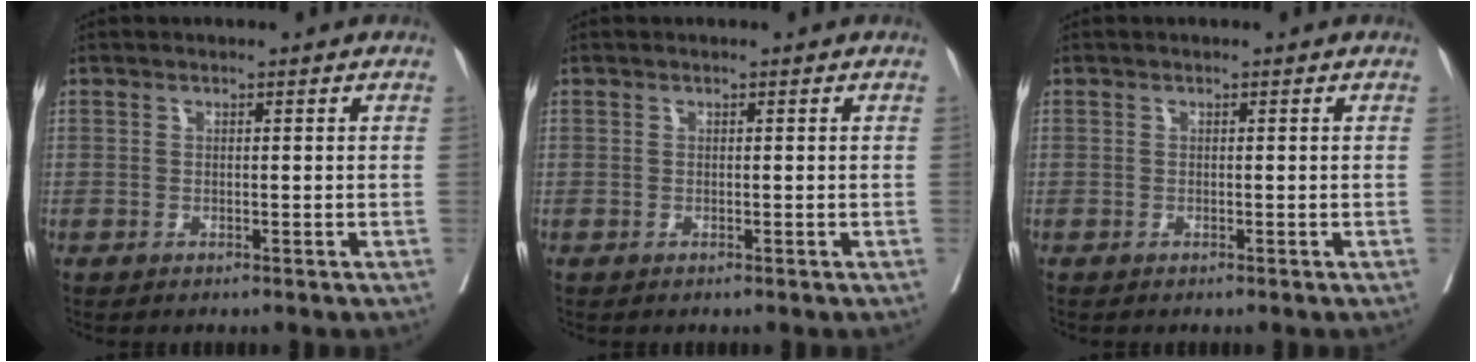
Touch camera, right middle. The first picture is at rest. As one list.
[{"total": 0.0}, {"total": 0.0}]